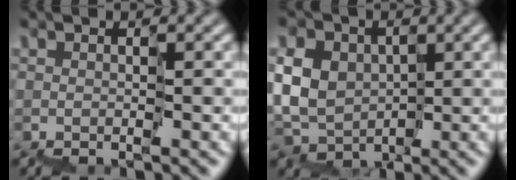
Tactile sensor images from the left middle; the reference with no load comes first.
{"total": 6.9, "force": [1.1, 5.7, 3.7], "torque": [-0.065, 0.025, -0.008]}